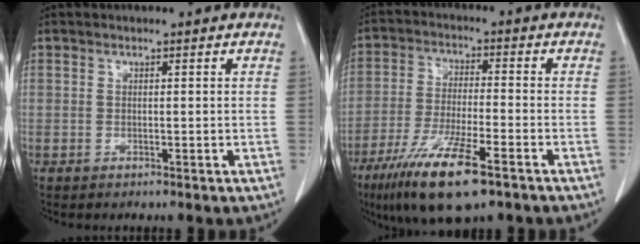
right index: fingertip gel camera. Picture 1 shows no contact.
{"total": 12.9, "force": [-7.8, 2.0, 10.1], "torque": [-0.194, -0.029, -0.135]}